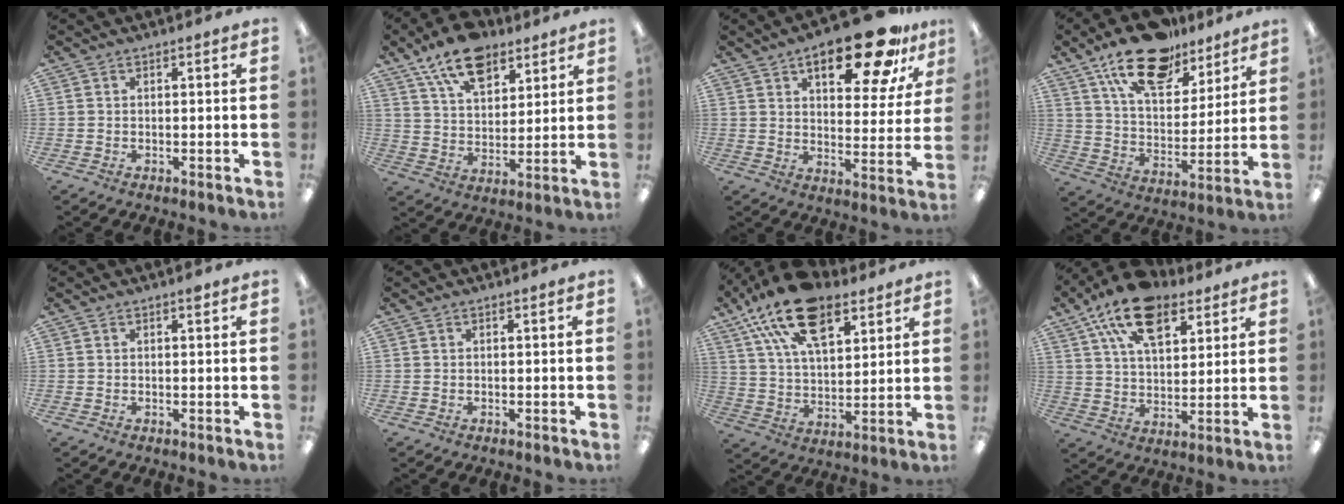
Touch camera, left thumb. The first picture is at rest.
{"total": 14.1, "force": [9.6, 7.5, 7.1], "torque": [-0.114, -0.044, 0.173]}
{"total": 19.3, "force": [12.0, 7.6, 13.0], "torque": [-0.171, -0.061, 0.188]}
{"total": 18.7, "force": [13.4, 8.8, 9.7], "torque": [-0.160, -0.068, 0.232]}
{"total": 0.9, "force": [0.6, 0.2, 0.6], "torque": [-0.006, -0.001, 0.008]}
{"total": 0.0}
{"total": 19.7, "force": [11.8, 10.1, 12.0], "torque": [-0.212, -0.042, 0.211]}
{"total": 17.3, "force": [10.5, 9.3, 10.1], "torque": [-0.169, -0.040, 0.187]}